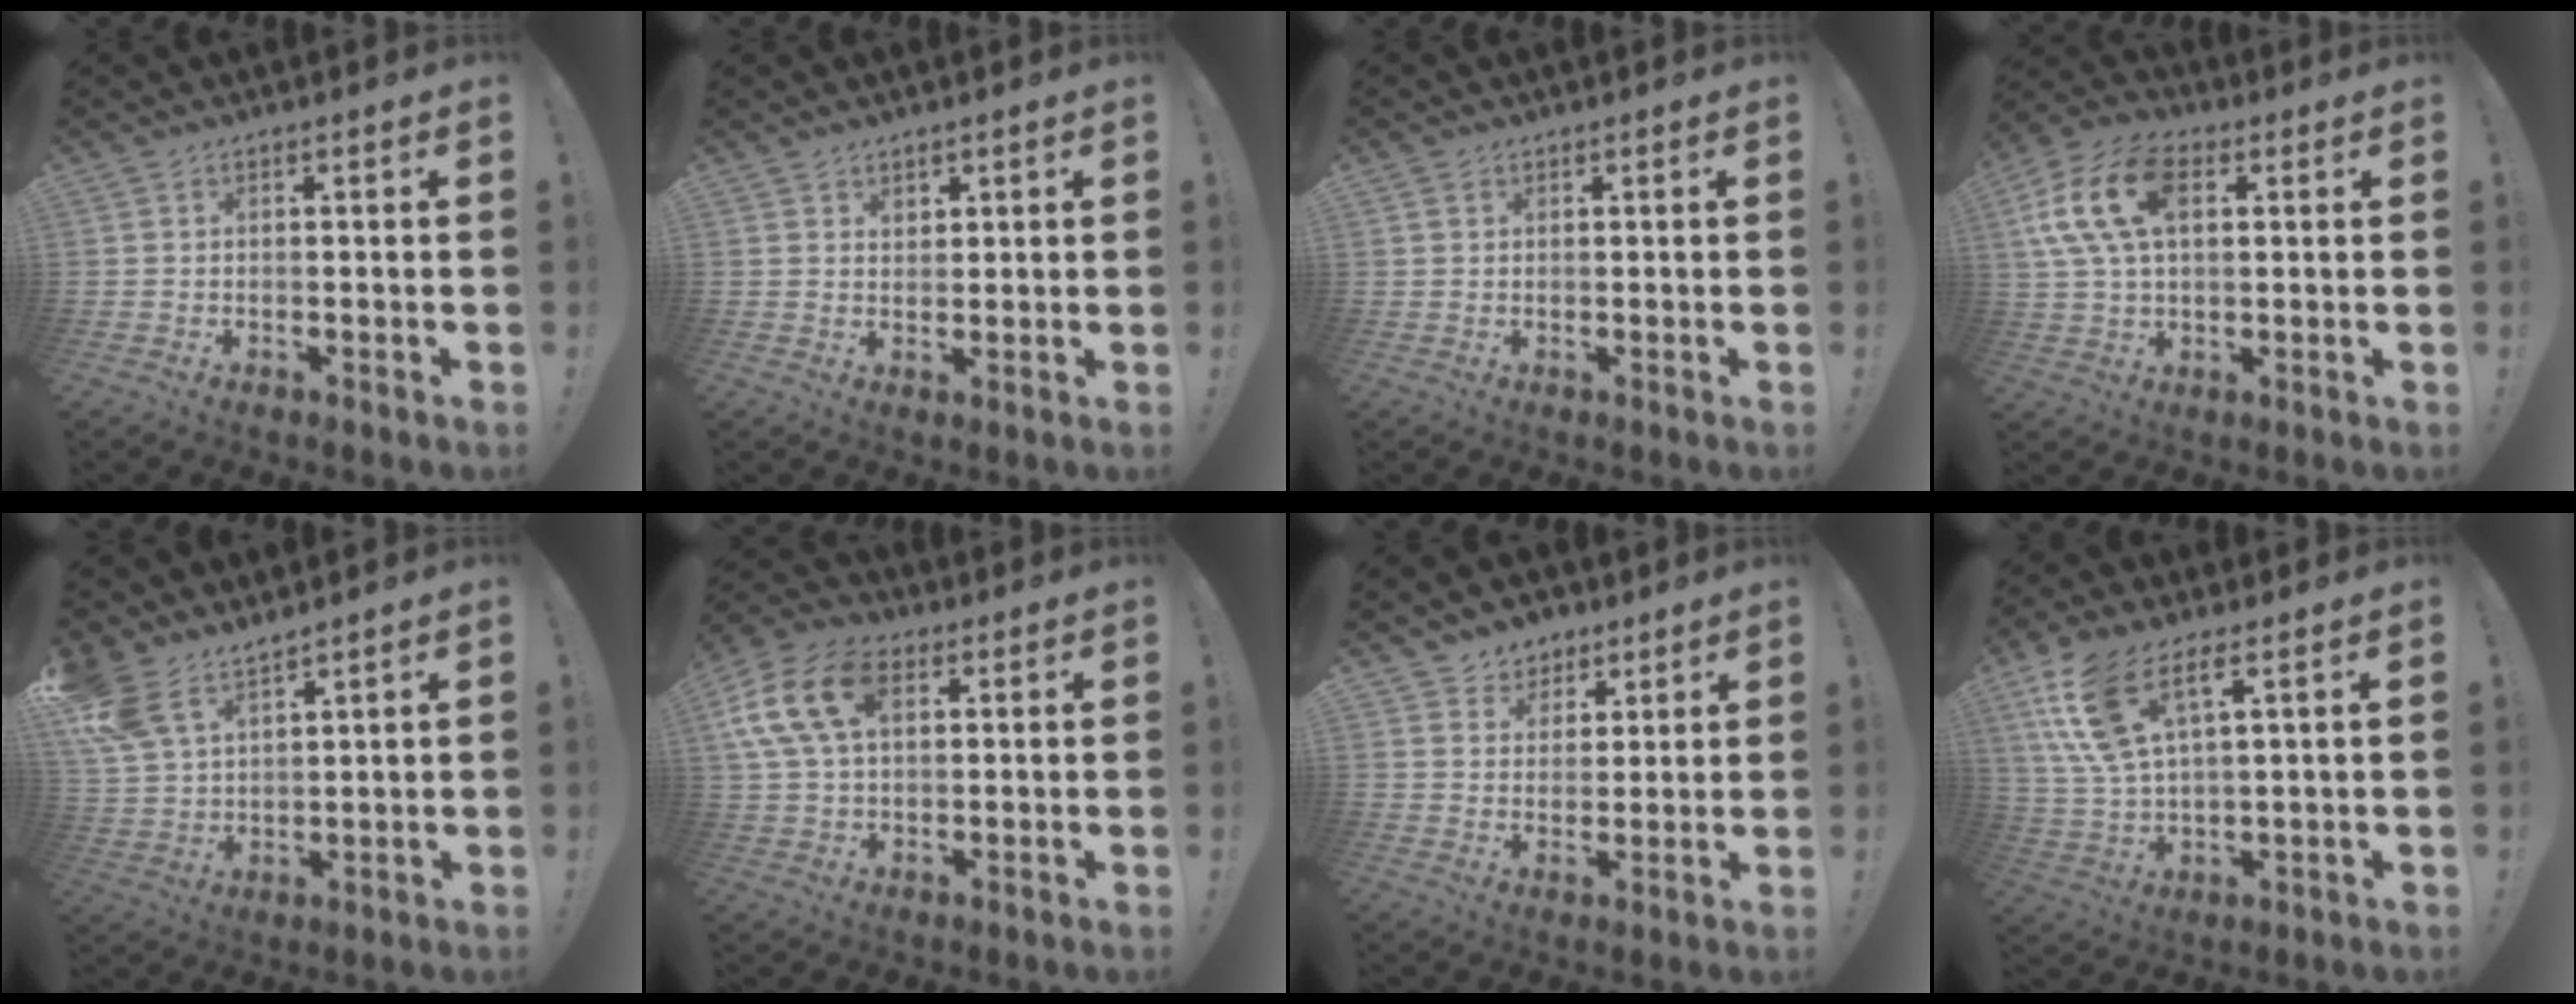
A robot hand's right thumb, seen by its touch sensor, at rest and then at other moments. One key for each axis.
{"total": 2.5, "fx": 1.9, "fy": 1.6, "fz": 0.3, "tx": 0.006, "ty": -0.009, "tz": 0.033}
{"total": 1.4, "fx": 0.9, "fy": 0.9, "fz": 0.4, "tx": -0.003, "ty": -0.001, "tz": 0.018}
{"total": 16.9, "fx": 4.7, "fy": 10.4, "fz": 12.5, "tx": -0.247, "ty": 0.000, "tz": 0.083}
{"total": 10.3, "fx": 8.2, "fy": 4.6, "fz": 4.2, "tx": -0.093, "ty": -0.039, "tz": 0.164}
{"total": 16.4, "fx": 5.1, "fy": 10.7, "fz": 11.2, "tx": -0.224, "ty": -0.003, "tz": 0.094}
{"total": 6.3, "fx": 4.1, "fy": 4.8, "fz": 0.2, "tx": -0.001, "ty": -0.034, "tz": 0.082}
{"total": 13.6, "fx": 6.6, "fy": 5.6, "fz": 10.5, "tx": -0.216, "ty": -0.010, "tz": 0.121}